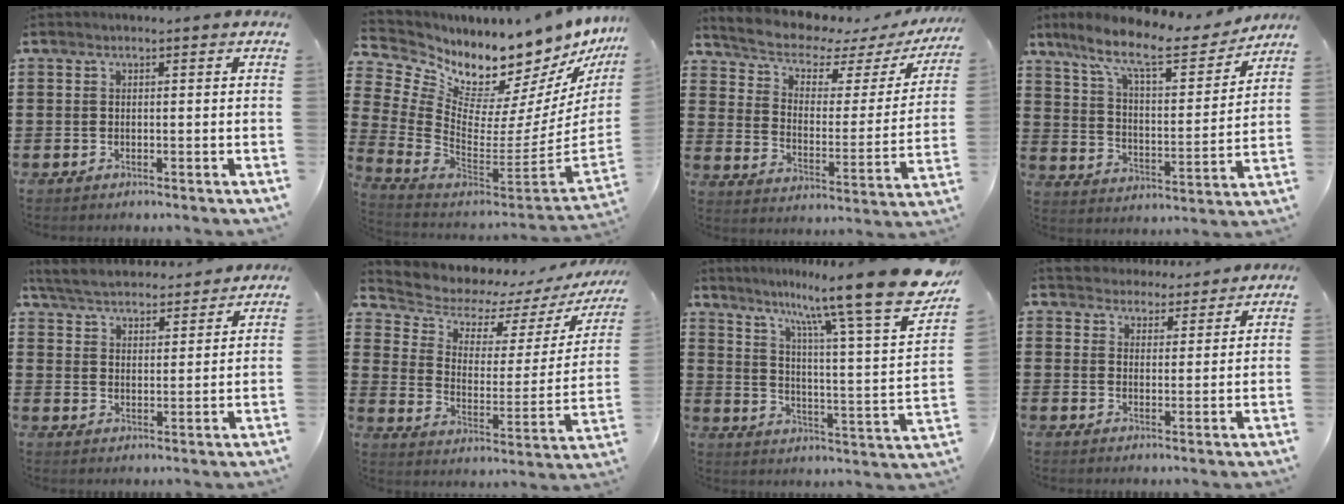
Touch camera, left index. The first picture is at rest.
{"total": 6.9, "force": [6.7, 1.7, 0.3], "torque": [-0.054, -0.093, 0.109]}
{"total": 5.7, "force": [5.0, 1.7, 2.1], "torque": [-0.071, -0.034, 0.081]}
{"total": 10.8, "force": [8.7, 1.8, 6.1], "torque": [-0.143, -0.047, 0.144]}
{"total": 5.4, "force": [5.2, 1.2, 0.9], "torque": [-0.041, -0.019, 0.093]}
{"total": 6.4, "force": [5.8, 2.5, 0.9], "torque": [-0.052, -0.047, 0.100]}
{"total": 15.0, "force": [11.9, -0.1, 9.2], "torque": [-0.174, -0.088, 0.185]}
{"total": 3.7, "force": [3.4, 1.3, -0.4], "torque": [-0.008, -0.008, 0.063]}